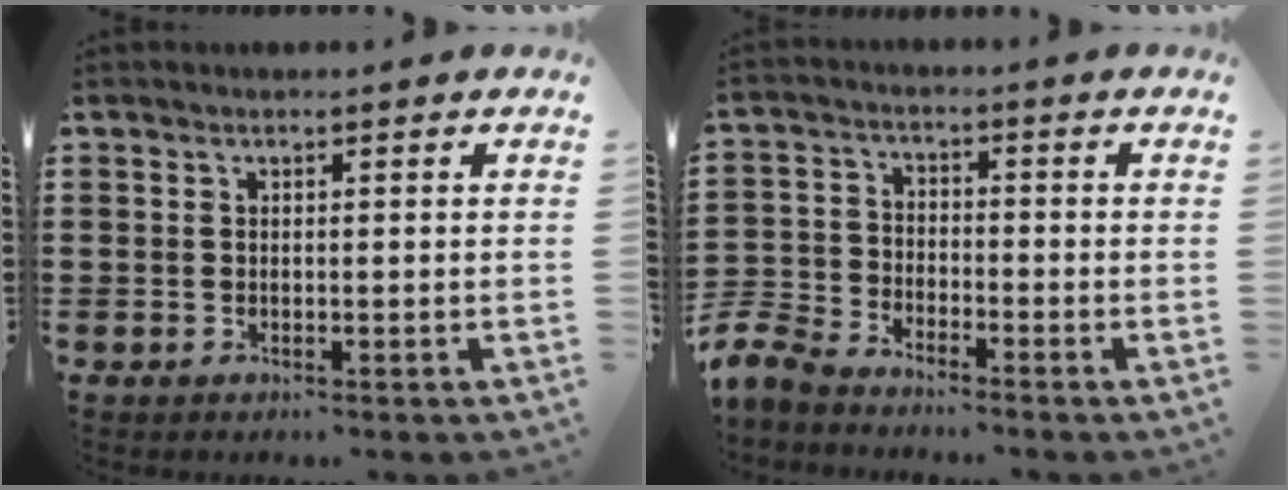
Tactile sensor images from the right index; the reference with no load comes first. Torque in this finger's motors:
{"motor_torque": [-2.14, 0.00, -1.05, -0.21]}